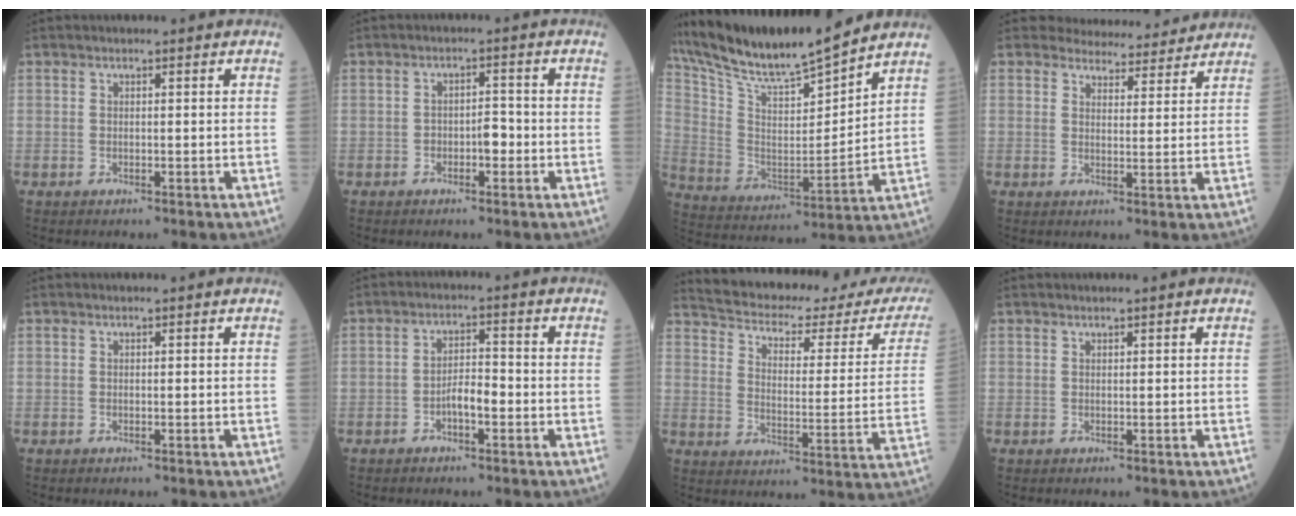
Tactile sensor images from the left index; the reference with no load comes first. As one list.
[{"total": 2.5, "force": [-0.9, 1.2, 2.1], "torque": [-0.027, 0.007, -0.016]}, {"total": 18.3, "force": [16.4, 0.7, 7.9], "torque": [-0.161, 0.001, 0.296]}, {"total": 8.4, "force": [8.1, 2.3, 0.6], "torque": [0.004, 0.001, 0.091]}, {"total": 0.0}, {"total": 3.5, "force": [-1.5, 1.0, 2.9], "torque": [-0.050, 0.008, -0.029]}, {"total": 27.1, "force": [24.4, 5.4, 10.5], "torque": [-0.166, -0.057, 0.296]}, {"total": 0.6, "force": [0.6, -0.1, 0.3], "torque": [-0.009, 0.005, 0.014]}]